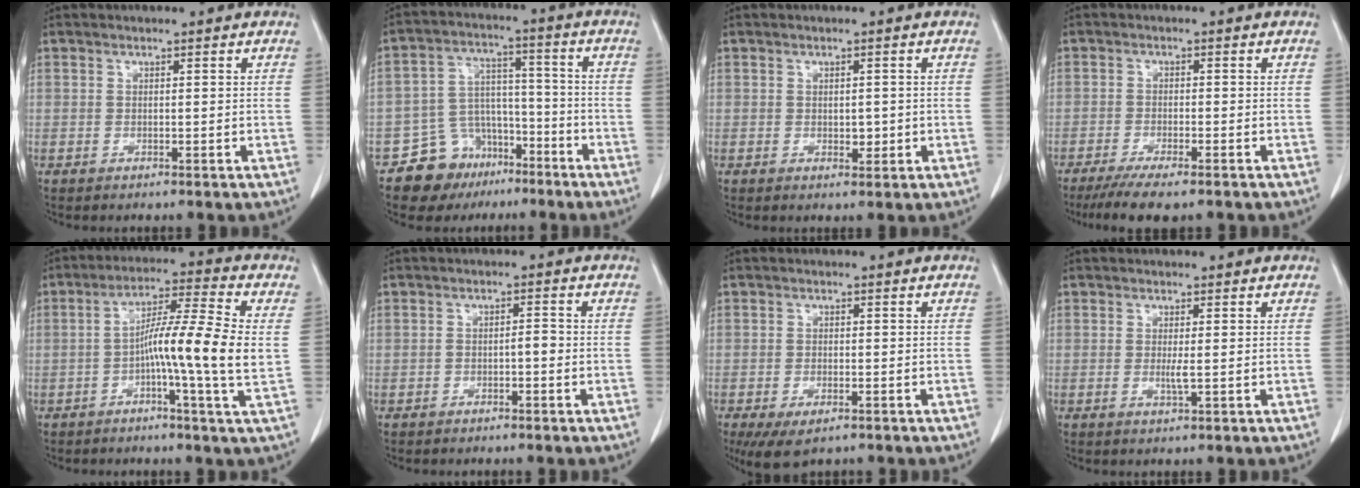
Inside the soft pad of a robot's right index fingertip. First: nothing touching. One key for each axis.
{"total": 9.9, "fx": -6.4, "fy": 7.2, "fz": 1.9, "tx": -0.034, "ty": 0.049, "tz": -0.098}
{"total": 1.9, "fx": -0.2, "fy": 1.2, "fz": 1.5, "tx": -0.020, "ty": 0.000, "tz": 0.003}
{"total": 8.2, "fx": -6.4, "fy": 1.4, "fz": 5.0, "tx": -0.074, "ty": -0.016, "tz": -0.098}
{"total": 11.8, "fx": -0.8, "fy": -0.6, "fz": 11.8, "tx": -0.200, "ty": 0.007, "tz": -0.025}
{"total": 1.6, "fx": -0.7, "fy": 0.5, "fz": 1.4, "tx": -0.019, "ty": 0.006, "tz": -0.009}
{"total": 5.5, "fx": -3.5, "fy": 2.3, "fz": 3.6, "tx": -0.062, "ty": -0.010, "tz": -0.053}
{"total": 1.5, "fx": 0.0, "fy": -0.1, "fz": 1.5, "tx": -0.031, "ty": -0.004, "tz": 0.003}